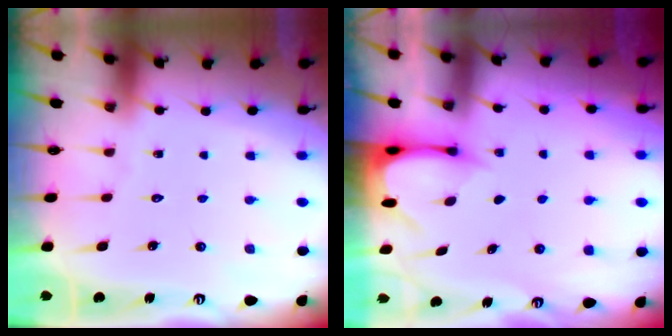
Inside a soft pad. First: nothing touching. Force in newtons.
{"total": 3.5, "press": 3.5, "slide": 0.3}